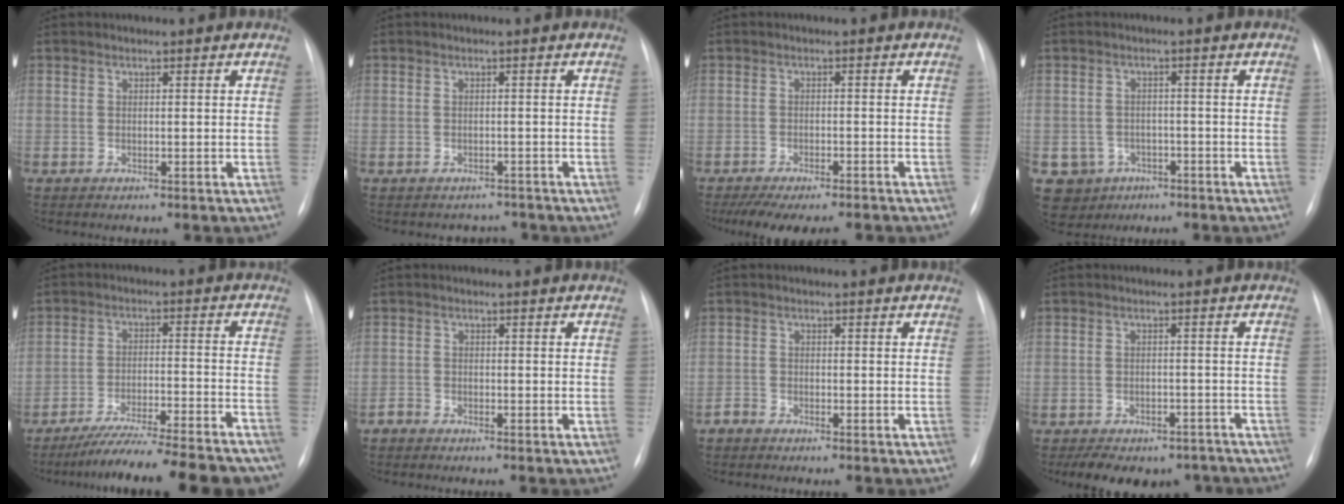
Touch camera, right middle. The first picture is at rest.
{"total": 2.3, "force": [-2.0, 1.1, -0.5], "torque": [0.004, 0.009, -0.026]}
{"total": 12.4, "force": [-10.6, 2.8, 5.7], "torque": [-0.090, -0.004, -0.139]}
{"total": 5.9, "force": [-2.9, 5.1, 0.7], "torque": [-0.012, 0.009, -0.037]}
{"total": 21.0, "force": [-18.8, 1.6, 9.3], "torque": [-0.108, -0.011, -0.268]}
{"total": 1.3, "force": [-1.2, 0.5, 0.1], "torque": [-0.005, 0.001, -0.025]}
{"total": 1.4, "force": [-1.3, 0.4, 0.1], "torque": [-0.004, 0.000, -0.025]}
{"total": 13.1, "force": [-10.4, 6.5, 4.7], "torque": [-0.078, 0.012, -0.124]}